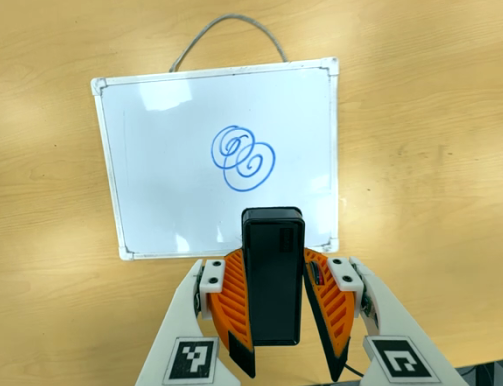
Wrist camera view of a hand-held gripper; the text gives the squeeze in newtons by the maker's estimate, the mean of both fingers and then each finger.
{"total": 6.6, "left": 5.9, "right": 7.3}